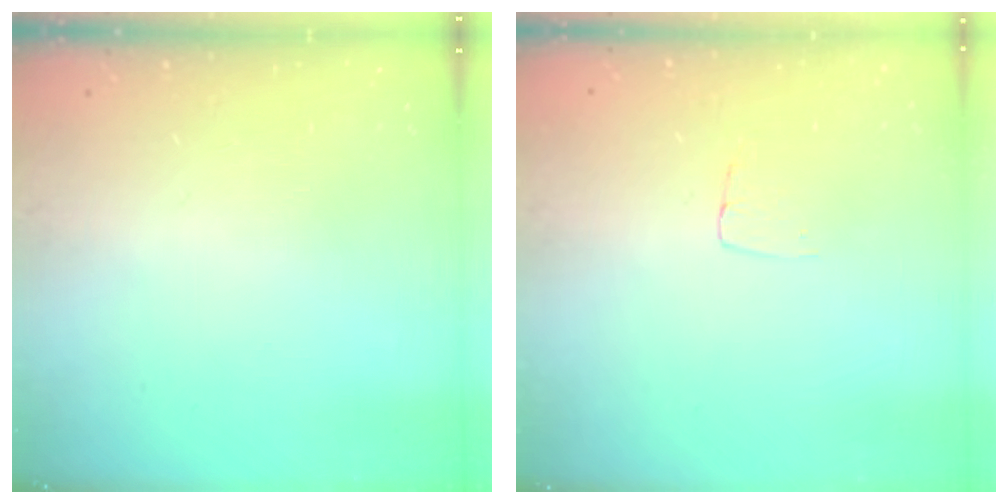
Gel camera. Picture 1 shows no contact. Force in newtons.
{"total": 3.2, "press": 3.2, "slide": 0.2}